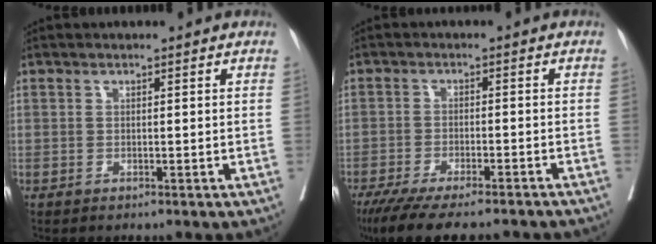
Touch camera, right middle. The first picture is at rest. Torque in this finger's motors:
{"motor_torque": [0.37, -0.39, 0.22, 0.10]}